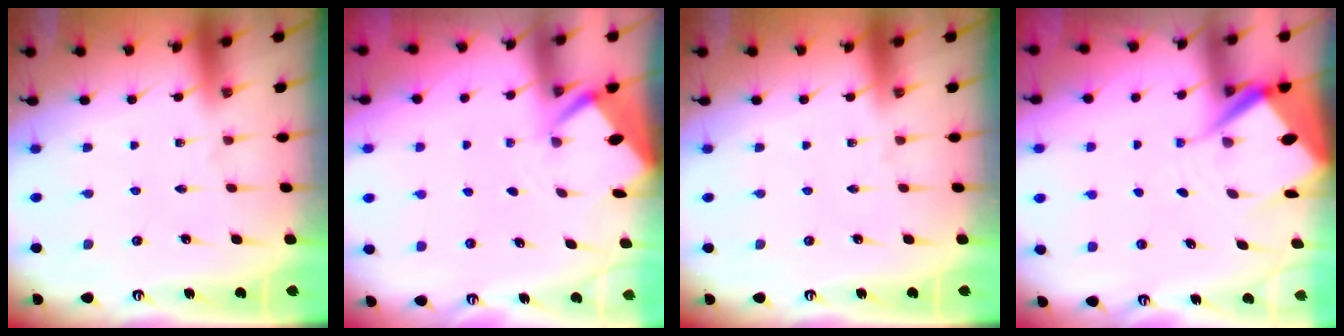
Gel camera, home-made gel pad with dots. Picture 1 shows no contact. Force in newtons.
{"total": 2.6, "press": 2.6, "slide": 0.4}
{"total": 0.0}
{"total": 7.5, "press": 7.5, "slide": 0.7}